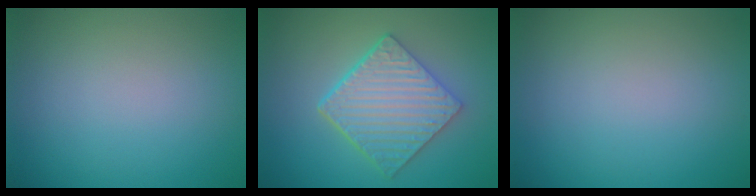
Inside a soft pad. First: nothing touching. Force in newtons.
{"total": 6.0, "press": 4.6, "slide": 3.9}
{"total": 0.0}